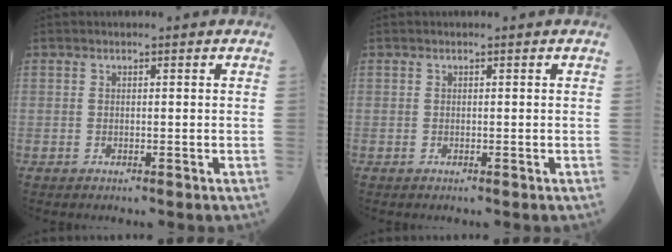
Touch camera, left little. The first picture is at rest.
{"total": 0.0}